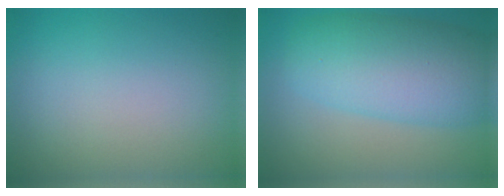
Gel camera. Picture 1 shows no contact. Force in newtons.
{"total": 8.4, "press": 8.4, "slide": 0.1}